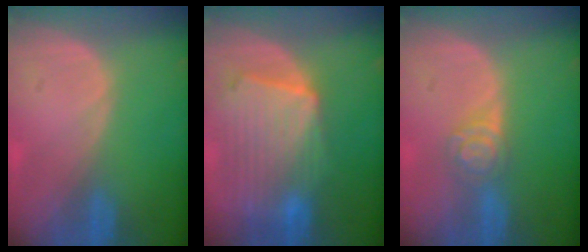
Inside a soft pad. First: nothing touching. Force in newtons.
{"total": 10.7, "press": 9.3, "slide": 5.3}
{"total": 4.3, "press": 3.9, "slide": 1.8}